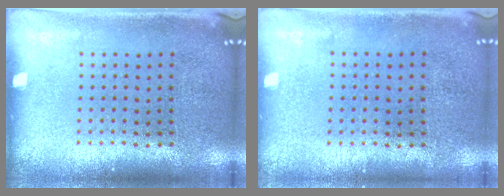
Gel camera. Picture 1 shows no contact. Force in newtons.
{"total": 0.0}